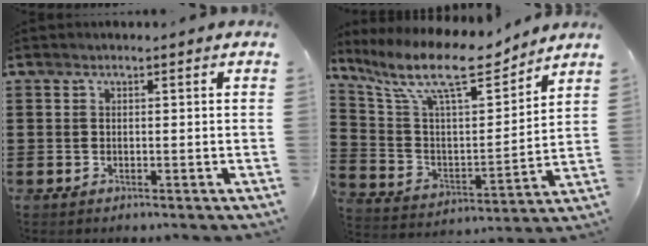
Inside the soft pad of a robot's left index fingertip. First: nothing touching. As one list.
[{"total": 12.8, "force": [10.2, 2.7, 7.3], "torque": [-0.174, -0.056, 0.175]}]